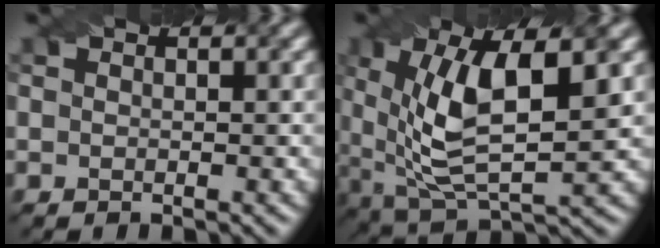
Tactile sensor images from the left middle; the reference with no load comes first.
{"total": 10.3, "force": [2.0, 4.2, 9.2], "torque": [-0.176, -0.005, 0.033]}